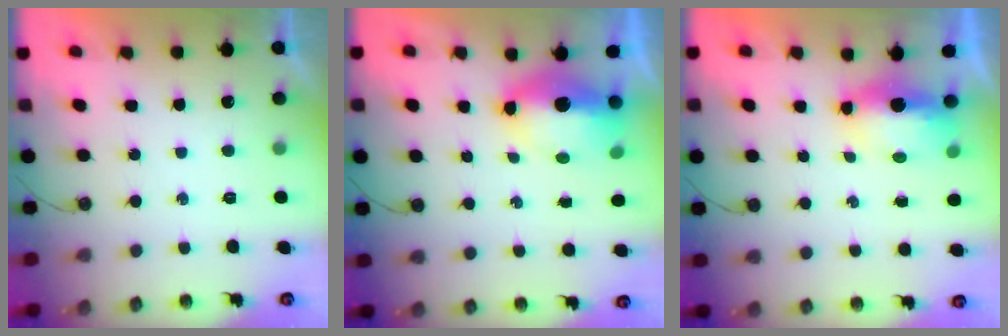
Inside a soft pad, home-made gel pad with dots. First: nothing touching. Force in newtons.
{"total": 9.5, "press": 9.5, "slide": 1.0}
{"total": 15.0, "press": 9.1, "slide": 11.9}